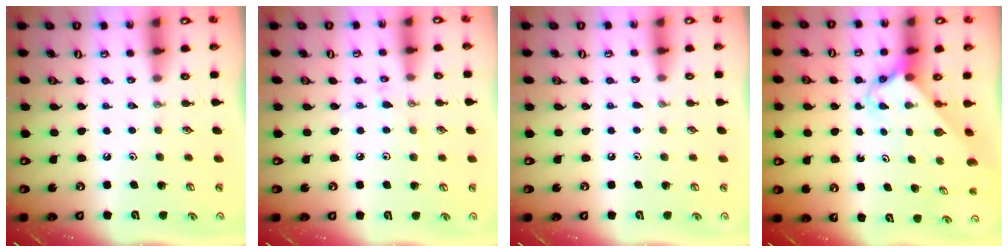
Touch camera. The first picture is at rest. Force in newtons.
{"total": 3.4, "press": 3.3, "slide": 0.3}
{"total": 2.4, "press": 2.4, "slide": 0.4}
{"total": 2.9, "press": 2.9, "slide": 0.3}